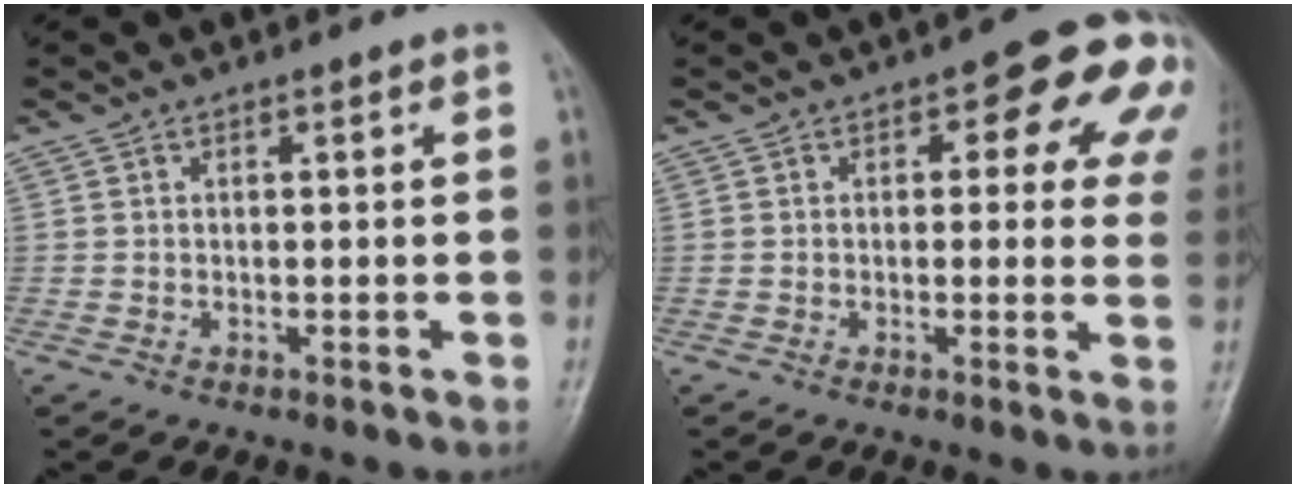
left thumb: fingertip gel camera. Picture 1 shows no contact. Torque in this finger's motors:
{"motor_torque": [0.84, 0.91, 1.48, -1.29, 0.07]}